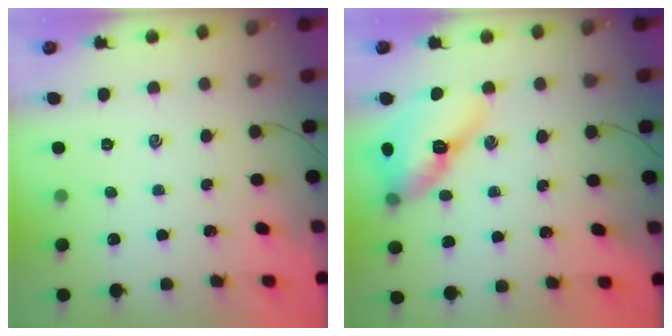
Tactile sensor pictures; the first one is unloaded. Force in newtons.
{"total": 16.4, "press": 16.0, "slide": 3.7}